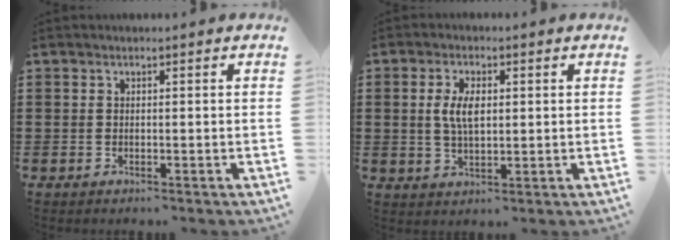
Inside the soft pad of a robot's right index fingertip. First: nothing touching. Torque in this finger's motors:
{"motor_torque": [0.65, 0.07, 0.44, 0.10]}